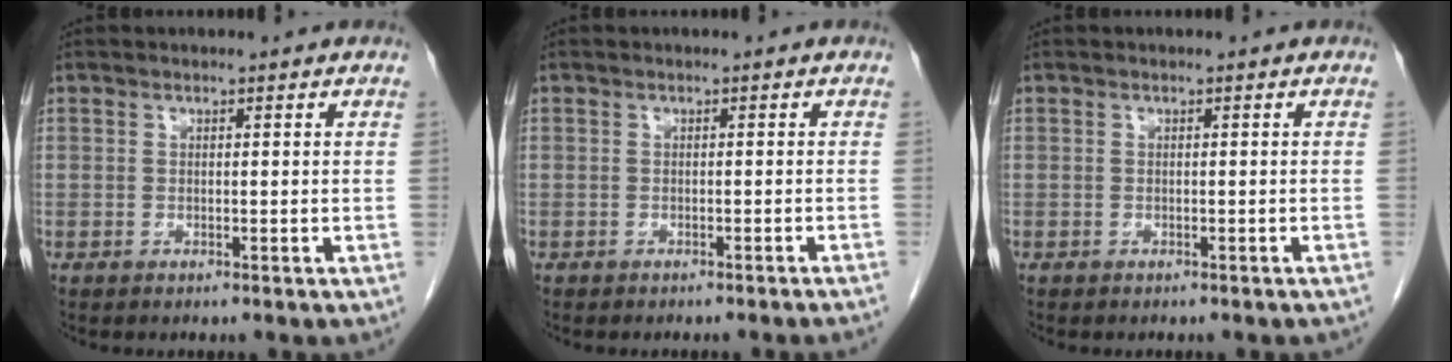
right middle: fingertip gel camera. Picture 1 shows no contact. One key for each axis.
{"total": 2.3, "fx": -2.0, "fy": -0.4, "fz": 1.0, "tx": -0.017, "ty": 0.008, "tz": -0.024}
{"total": 1.7, "fx": -1.5, "fy": 0.6, "fz": 0.7, "tx": -0.014, "ty": -0.002, "tz": -0.016}